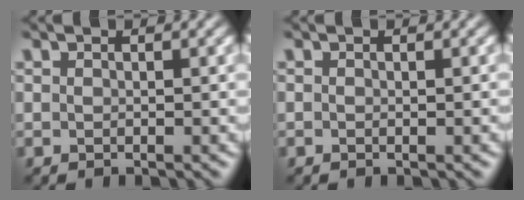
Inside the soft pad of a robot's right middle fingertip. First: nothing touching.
{"total": 0.0}